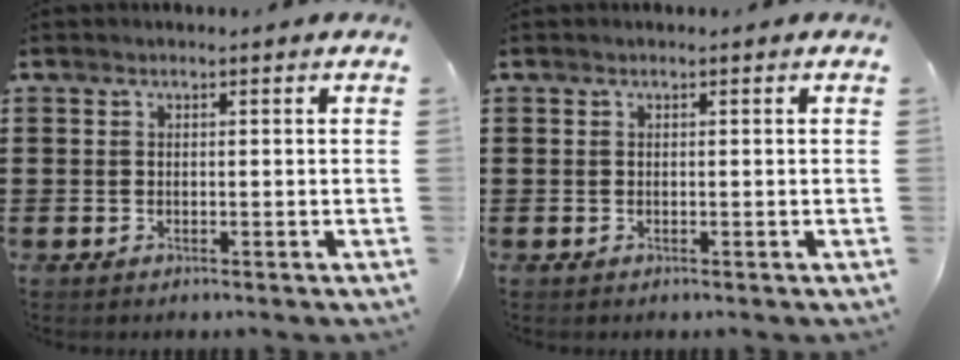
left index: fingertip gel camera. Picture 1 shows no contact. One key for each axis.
{"total": 0.0}